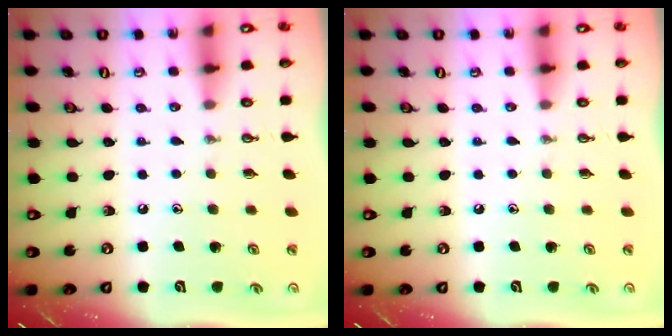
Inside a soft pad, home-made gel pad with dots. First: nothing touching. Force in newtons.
{"total": 0.0}